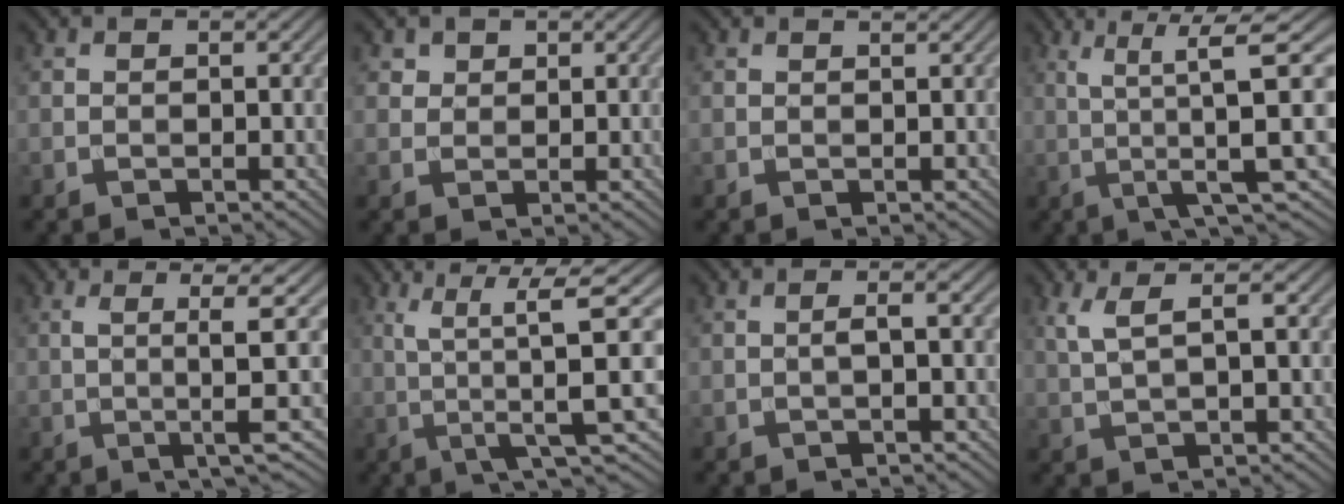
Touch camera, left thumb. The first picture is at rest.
{"total": 2.1, "force": [1.3, 1.6, 0.5], "torque": [-0.016, -0.010, 0.031]}
{"total": 0.6, "force": [0.5, 0.0, 0.3], "torque": [-0.006, 0.001, 0.009]}
{"total": 10.5, "force": [0.6, 1.0, 10.5], "torque": [-0.169, 0.021, 0.018]}
{"total": 5.9, "force": [0.1, 0.1, 5.9], "torque": [-0.114, 0.007, -0.002]}
{"total": 9.4, "force": [0.3, 1.0, 9.4], "torque": [-0.160, 0.015, 0.012]}
{"total": 1.7, "force": [-0.1, 0.1, 1.7], "torque": [-0.030, 0.007, -0.005]}
{"total": 3.9, "force": [1.7, 0.8, 3.4], "torque": [-0.076, 0.008, 0.036]}